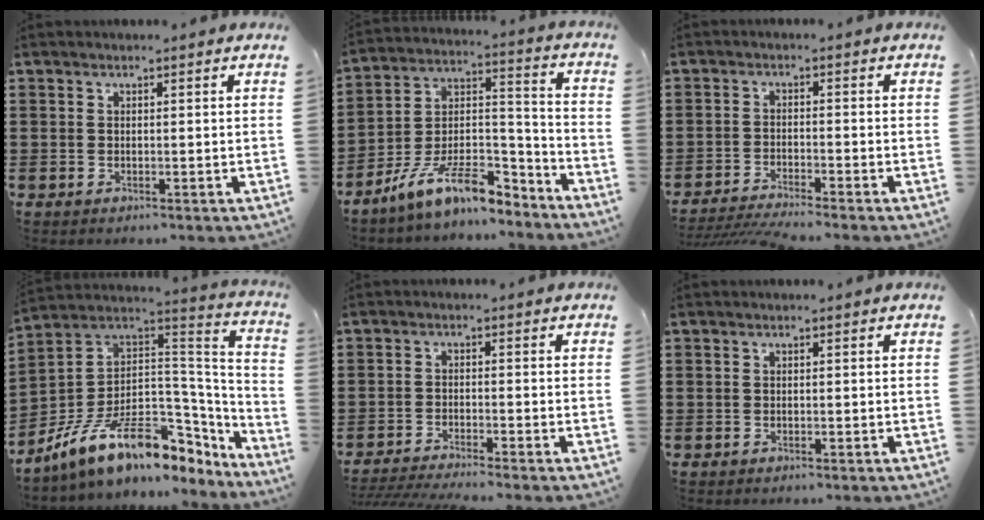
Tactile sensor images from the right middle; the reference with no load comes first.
{"total": 11.6, "force": [-9.4, 3.0, 6.1], "torque": [-0.114, 0.021, -0.184]}
{"total": 3.2, "force": [-3.1, -0.2, 1.0], "torque": [-0.025, -0.006, -0.065]}
{"total": 14.7, "force": [-7.8, 7.0, 10.3], "torque": [-0.209, 0.005, -0.137]}
{"total": 2.7, "force": [-2.5, -0.2, 0.9], "torque": [-0.022, -0.003, -0.054]}
{"total": 0.0}